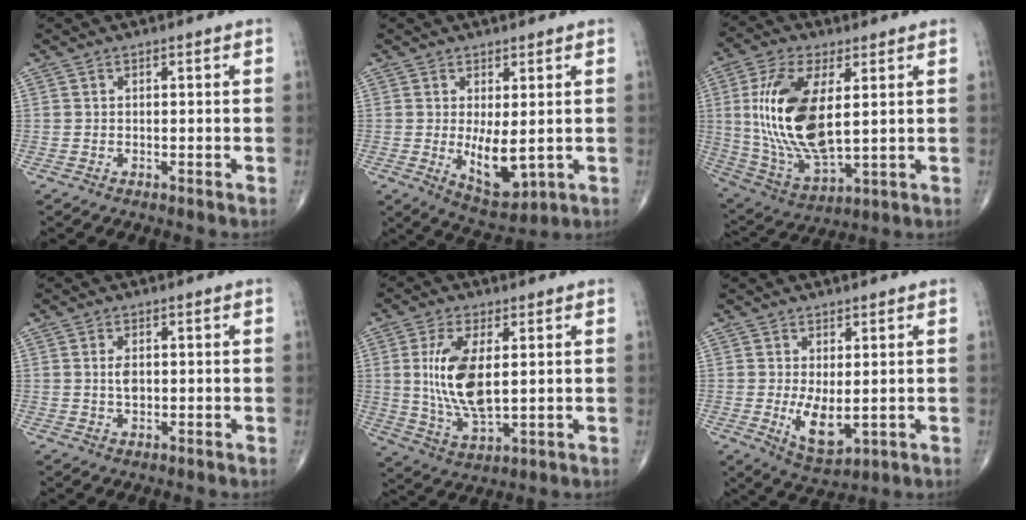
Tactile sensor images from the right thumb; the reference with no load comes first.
{"total": 7.5, "force": [-0.3, 3.3, 6.8], "torque": [-0.093, -0.022, 0.012]}
{"total": 19.4, "force": [2.9, 8.9, 17.0], "torque": [-0.344, -0.018, 0.066]}
{"total": 4.4, "force": [0.4, 2.5, 3.6], "torque": [-0.062, -0.003, 0.009]}
{"total": 12.7, "force": [1.8, 5.6, 11.2], "torque": [-0.224, -0.017, 0.045]}
{"total": 6.8, "force": [-0.4, 3.1, 6.0], "torque": [-0.093, -0.021, 0.008]}